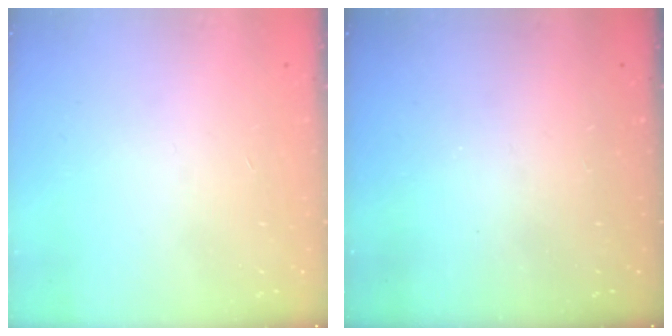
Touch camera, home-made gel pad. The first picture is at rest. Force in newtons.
{"total": 0.0}